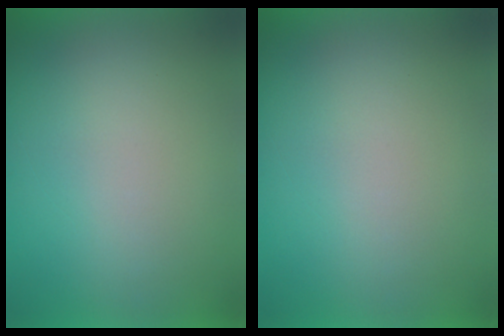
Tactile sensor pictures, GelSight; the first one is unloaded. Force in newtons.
{"total": 1.2}